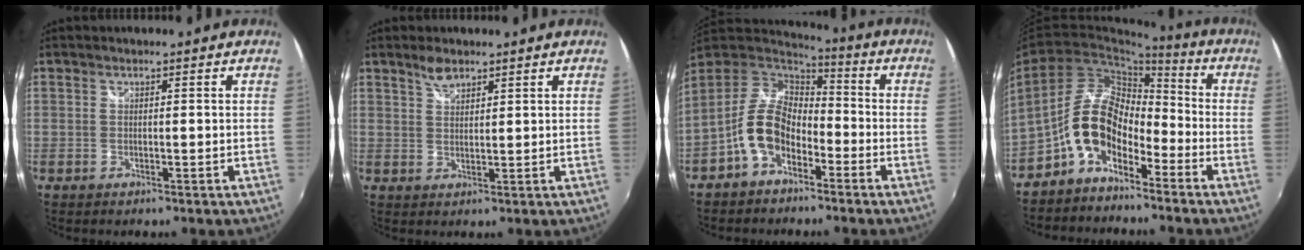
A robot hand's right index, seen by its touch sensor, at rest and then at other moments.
{"total": 3.1, "force": [2.4, 1.2, 1.5], "torque": [-0.024, 0.004, 0.044]}
{"total": 11.3, "force": [-5.2, 6.9, 7.2], "torque": [-0.149, 0.016, -0.099]}
{"total": 10.3, "force": [-6.2, 5.5, 6.0], "torque": [-0.115, 0.020, -0.122]}